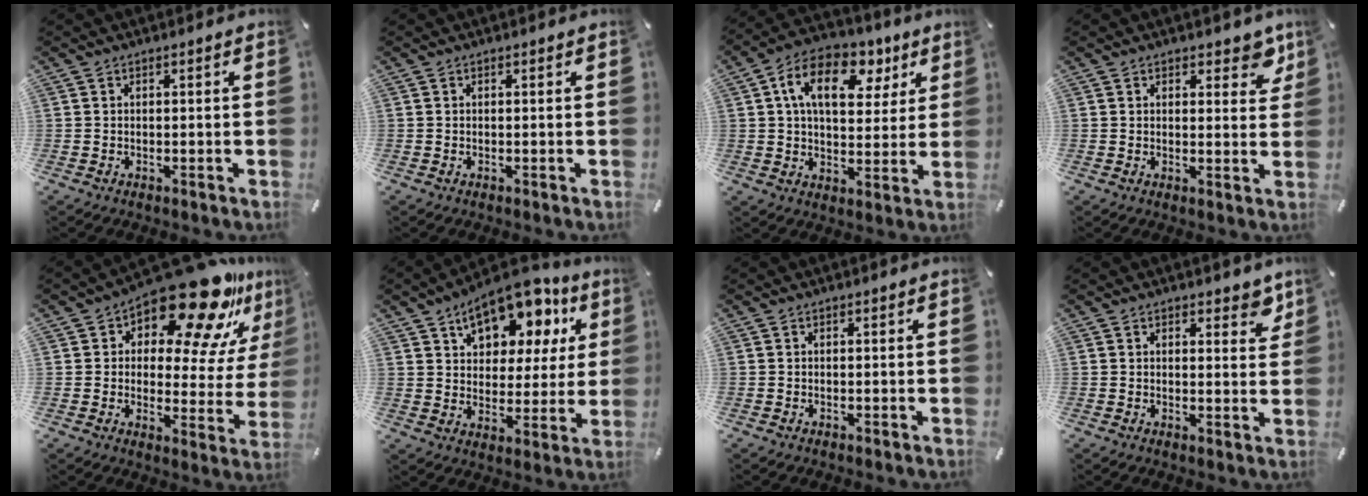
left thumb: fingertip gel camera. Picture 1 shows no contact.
{"total": 0.0}
{"total": 14.3, "force": [6.2, 9.1, 9.2], "torque": [-0.145, -0.016, 0.108]}
{"total": 5.1, "force": [3.3, 3.0, 2.5], "torque": [-0.010, -0.019, 0.051]}
{"total": 19.9, "force": [14.0, 7.8, 11.7], "torque": [-0.156, -0.114, 0.231]}
{"total": 15.1, "force": [9.5, 9.0, 7.5], "torque": [-0.118, -0.056, 0.167]}
{"total": 0.0}
{"total": 3.7, "force": [2.6, 2.1, 1.6], "torque": [-0.006, -0.011, 0.041]}